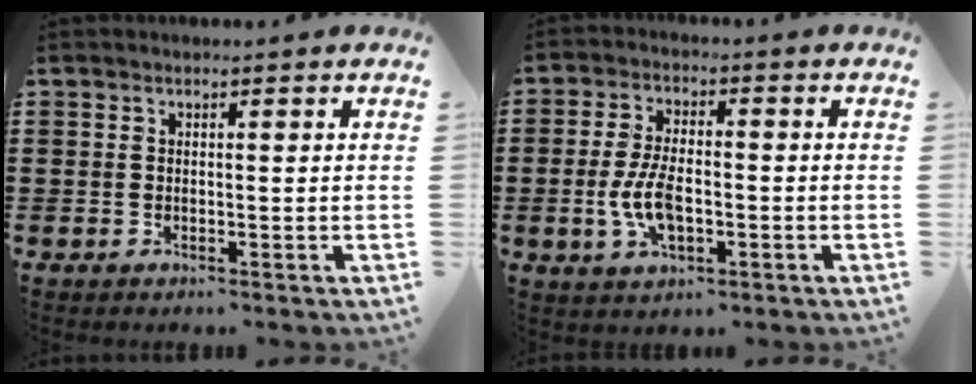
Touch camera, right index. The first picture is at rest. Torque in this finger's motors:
{"motor_torque": [1.14, 1.00, 0.47, 0.11]}